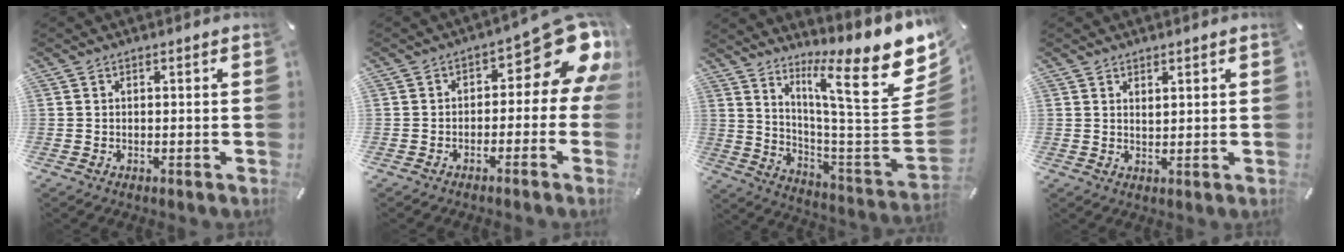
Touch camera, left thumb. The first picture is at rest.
{"total": 12.2, "force": [4.6, 6.0, 9.5], "torque": [-0.116, -0.038, 0.073]}
{"total": 19.3, "force": [11.5, 3.8, 15.1], "torque": [-0.230, -0.096, 0.168]}
{"total": 1.5, "force": [1.3, 0.6, 0.4], "torque": [-0.007, -0.001, 0.024]}